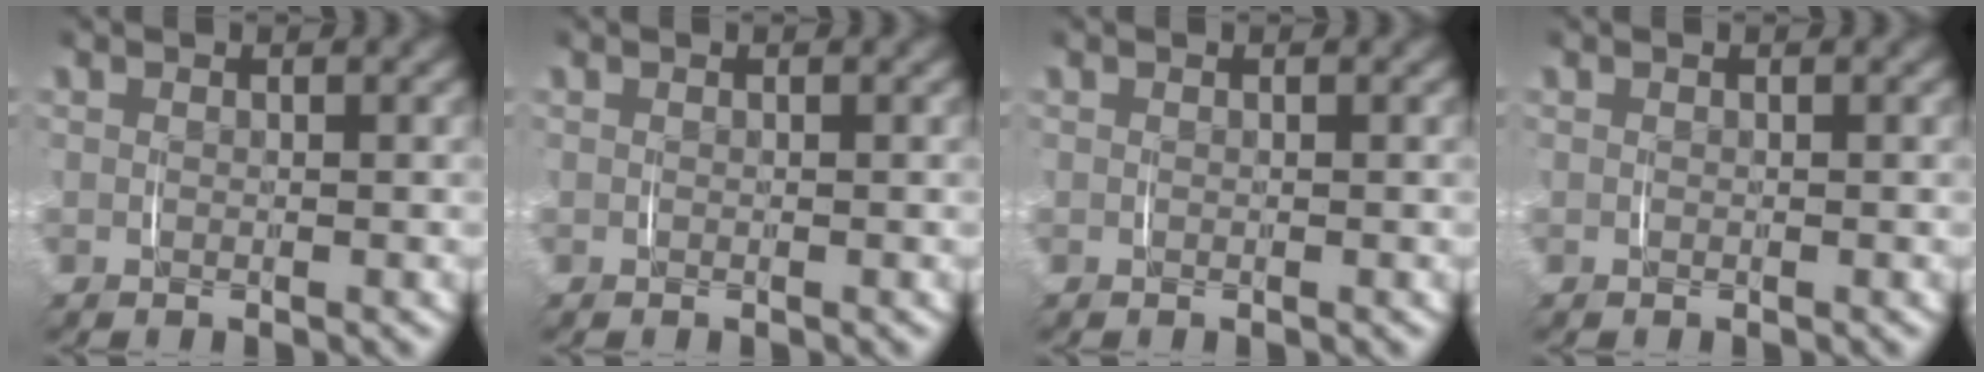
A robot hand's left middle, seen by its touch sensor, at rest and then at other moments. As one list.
[{"total": 0.0}, {"total": 0.0}, {"total": 0.0}]